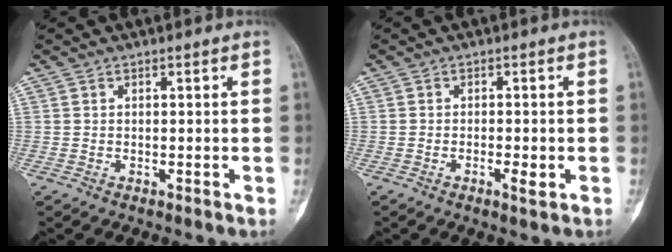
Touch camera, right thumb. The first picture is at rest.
{"total": 2.3, "force": [-0.9, 0.7, 2.0], "torque": [-0.033, -0.005, -0.013]}